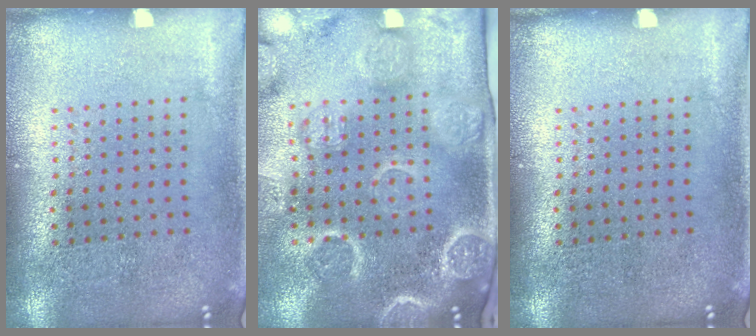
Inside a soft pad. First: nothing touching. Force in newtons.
{"total": 4.0, "press": 3.4, "slide": 2.1}
{"total": 0.0}